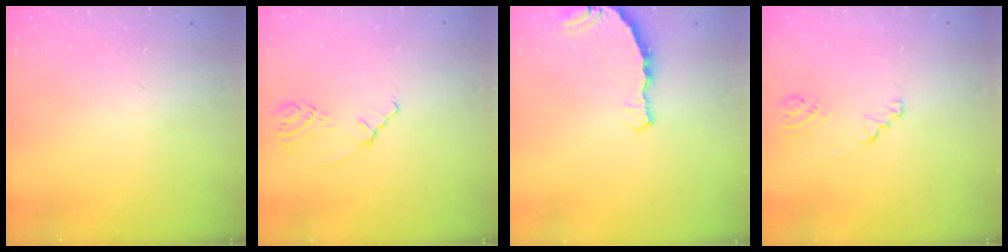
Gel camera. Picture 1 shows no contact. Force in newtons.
{"total": 1.5, "press": 1.4, "slide": 0.7}
{"total": 7.8, "press": 6.4, "slide": 4.4}
{"total": 2.2, "press": 2.2, "slide": 0.3}